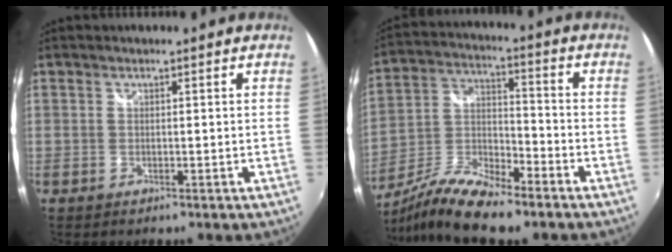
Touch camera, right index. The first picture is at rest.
{"total": 14.0, "force": [-10.1, 3.6, 9.1], "torque": [-0.196, -0.017, -0.196]}